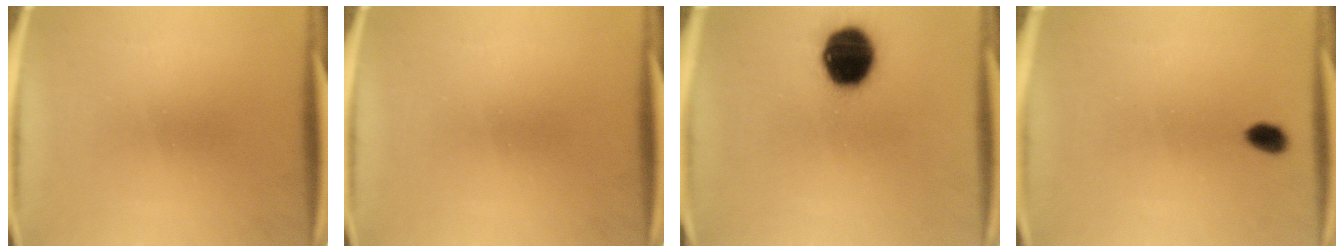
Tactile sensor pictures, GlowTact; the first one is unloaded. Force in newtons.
{"total": 0.0}
{"total": 15.8}
{"total": 2.7}